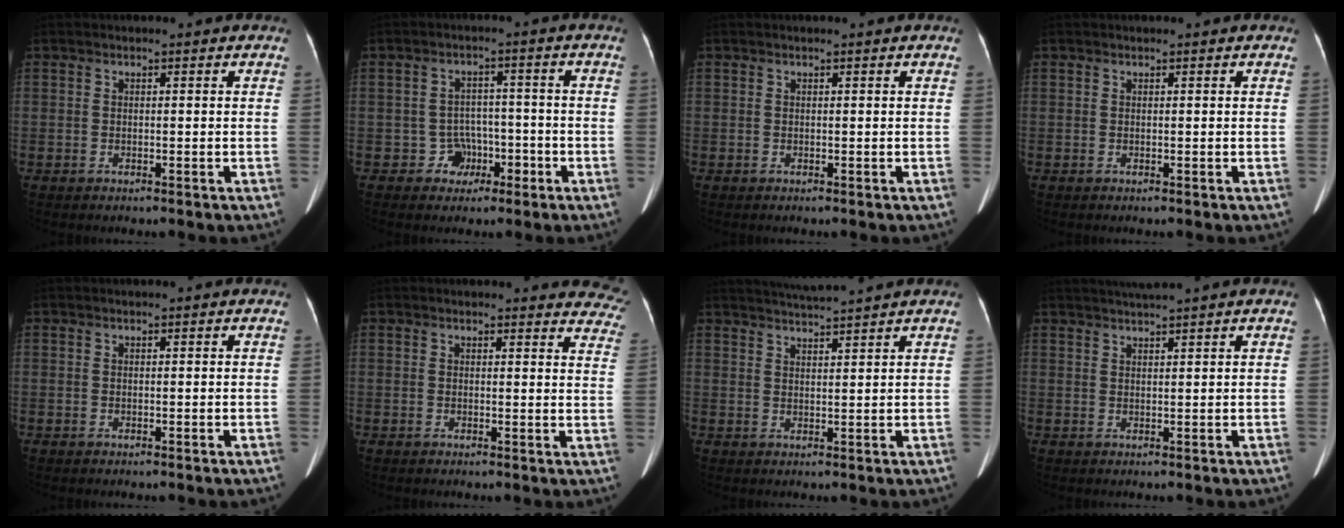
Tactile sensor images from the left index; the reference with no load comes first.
{"total": 4.0, "force": [-1.9, 3.5, 0.2], "torque": [0.009, 0.018, -0.025]}
{"total": 0.0}
{"total": 0.0}
{"total": 0.0}
{"total": 13.1, "force": [12.7, 2.9, 2.1], "torque": [0.023, -0.061, 0.094]}
{"total": 5.8, "force": [5.4, -1.5, 1.6], "torque": [-0.028, 0.010, 0.089]}
{"total": 3.8, "force": [3.3, -1.2, 1.5], "torque": [-0.021, 0.016, 0.061]}